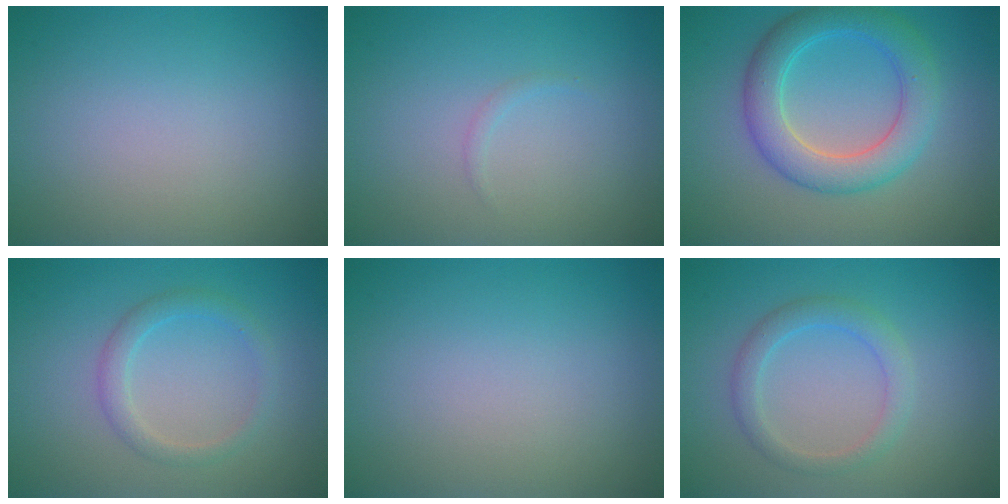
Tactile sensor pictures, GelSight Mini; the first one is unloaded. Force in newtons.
{"total": 0.5, "press": 0.5, "slide": 0.1}
{"total": 5.3, "press": 5.3, "slide": 0.2}
{"total": 2.0, "press": 2.0, "slide": 0.1}
{"total": 0.0}
{"total": 2.4, "press": 2.4, "slide": 0.1}